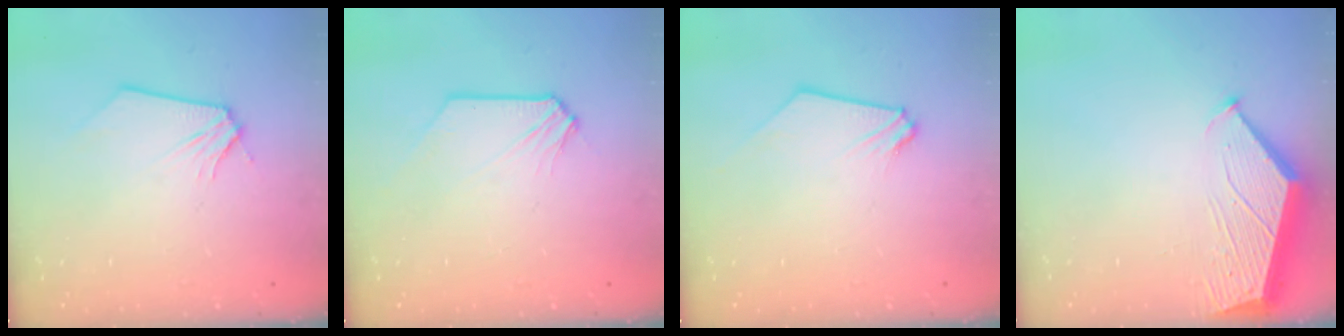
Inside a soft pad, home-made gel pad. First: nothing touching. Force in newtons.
{"total": 0.0}
{"total": 0.0}
{"total": 5.5, "press": 5.5, "slide": 0.7}